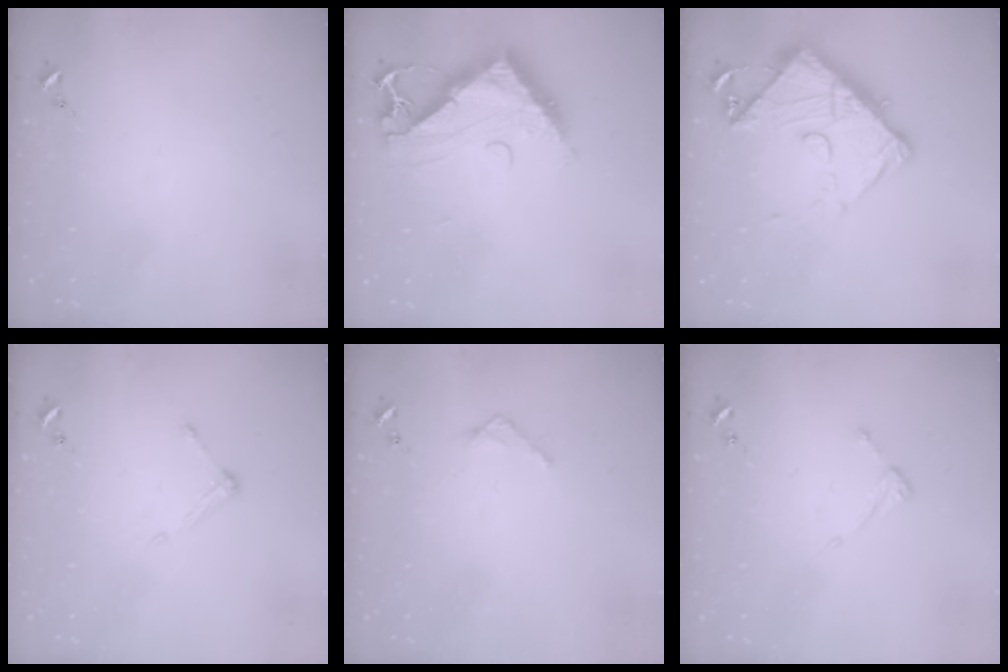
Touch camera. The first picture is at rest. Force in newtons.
{"total": 11.6, "press": 11.6, "slide": 1.1}
{"total": 13.6, "press": 13.5, "slide": 1.3}
{"total": 5.6, "press": 5.5, "slide": 0.7}
{"total": 2.7, "press": 2.7, "slide": 0.2}
{"total": 4.1, "press": 4.0, "slide": 0.4}